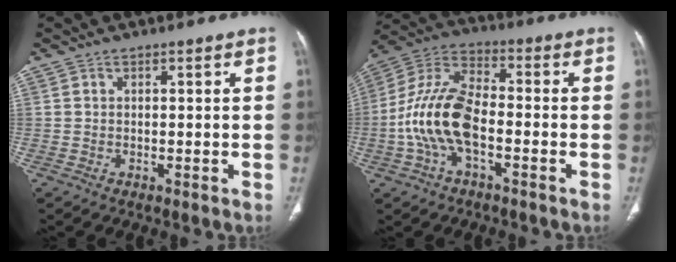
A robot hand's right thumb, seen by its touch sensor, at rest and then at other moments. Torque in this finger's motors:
{"motor_torque": [0.22, 0.03, 1.66, 0.25, 0.13]}